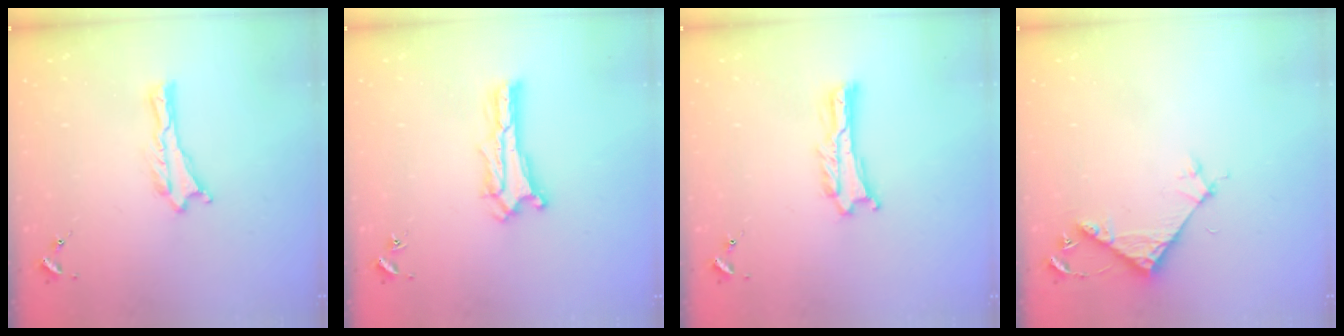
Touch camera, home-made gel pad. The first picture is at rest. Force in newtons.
{"total": 0.9, "press": 0.9, "slide": 0.2}
{"total": 1.0, "press": 1.0, "slide": 0.2}
{"total": 5.4, "press": 5.4, "slide": 0.4}